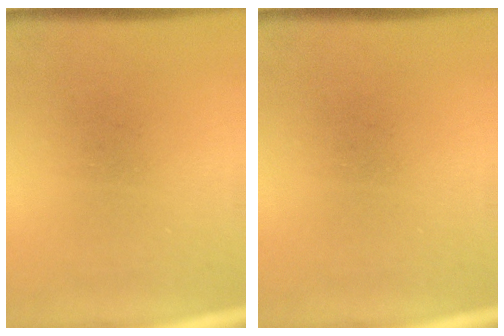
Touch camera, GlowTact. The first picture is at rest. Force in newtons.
{"total": 0.0}